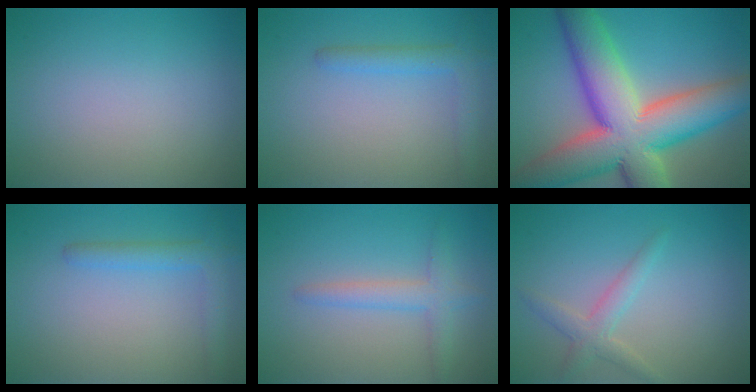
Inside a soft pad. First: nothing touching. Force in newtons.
{"total": 2.4, "press": 2.4, "slide": 0.2}
{"total": 15.0, "press": 14.9, "slide": 1.2}
{"total": 2.4, "press": 2.4, "slide": 0.2}
{"total": 2.4, "press": 2.4, "slide": 0.2}
{"total": 2.2, "press": 2.2, "slide": 0.1}